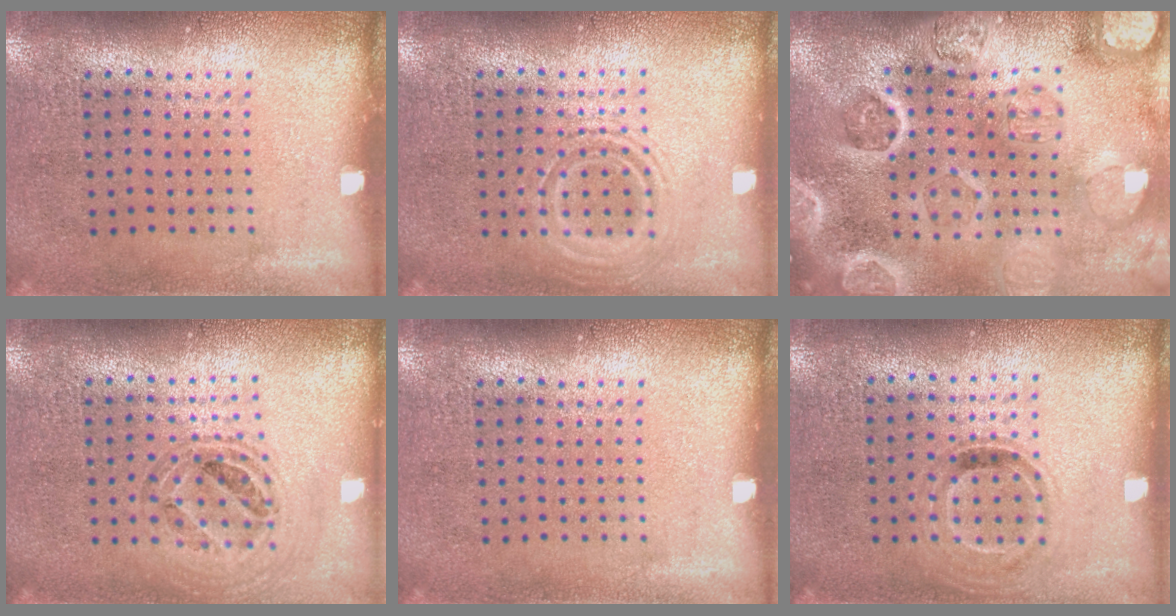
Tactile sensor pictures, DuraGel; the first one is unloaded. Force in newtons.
{"total": 1.1, "press": 1.1, "slide": 0.2}
{"total": 5.1, "press": 4.4, "slide": 2.5}
{"total": 0.7, "press": 0.7, "slide": 0.0}
{"total": 0.0}
{"total": 1.0, "press": 0.8, "slide": 0.5}